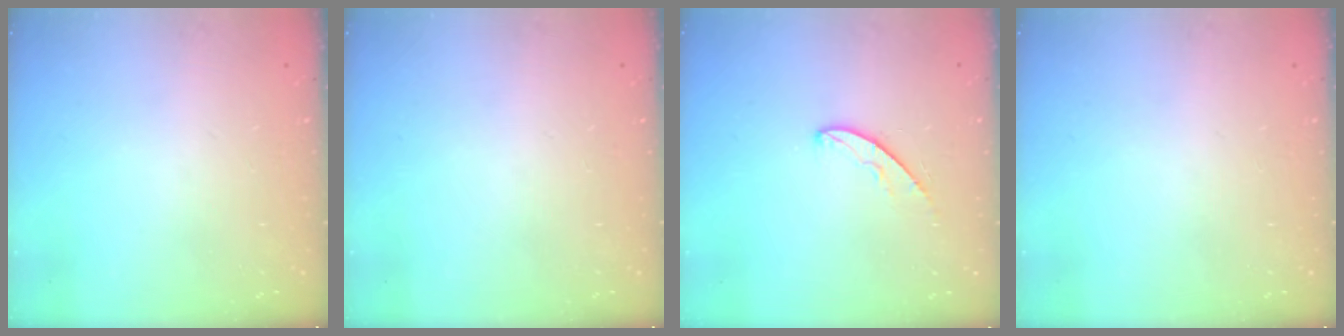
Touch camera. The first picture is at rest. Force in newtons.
{"total": 0.0}
{"total": 5.2, "press": 5.2, "slide": 0.5}
{"total": 0.0}